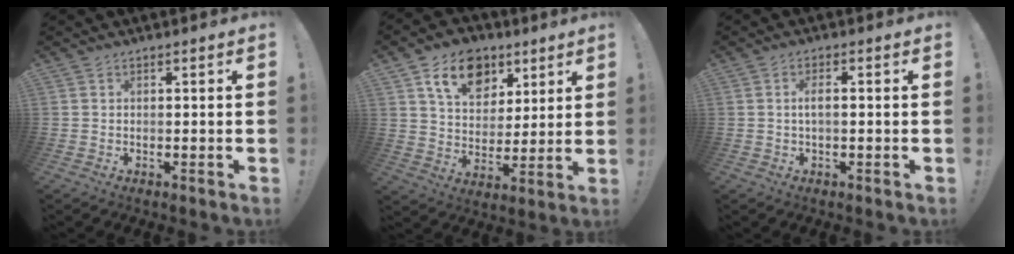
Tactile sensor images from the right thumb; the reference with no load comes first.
{"total": 14.7, "force": [7.8, 10.2, 7.1], "torque": [-0.097, -0.035, 0.146]}
{"total": 3.0, "force": [-0.1, 0.7, 2.9], "torque": [-0.044, 0.000, -0.005]}